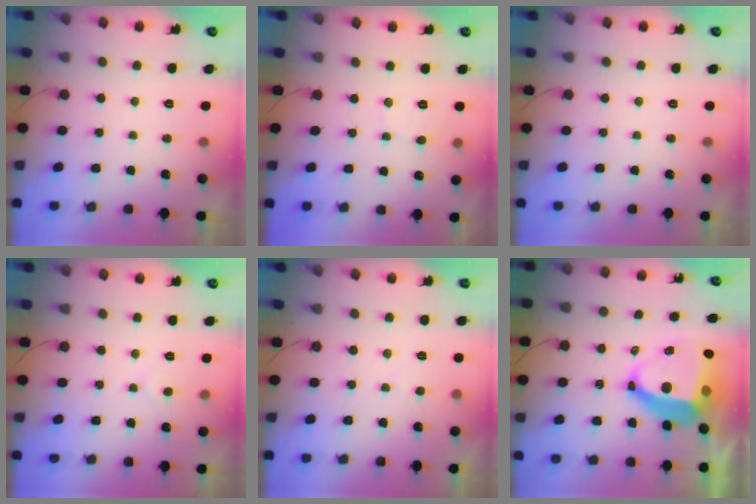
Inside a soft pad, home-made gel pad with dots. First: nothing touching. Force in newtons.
{"total": 2.2, "press": 2.2, "slide": 0.2}
{"total": 0.0}
{"total": 2.8, "press": 2.8, "slide": 0.3}
{"total": 1.7, "press": 1.7, "slide": 0.2}
{"total": 13.4, "press": 13.2, "slide": 1.8}